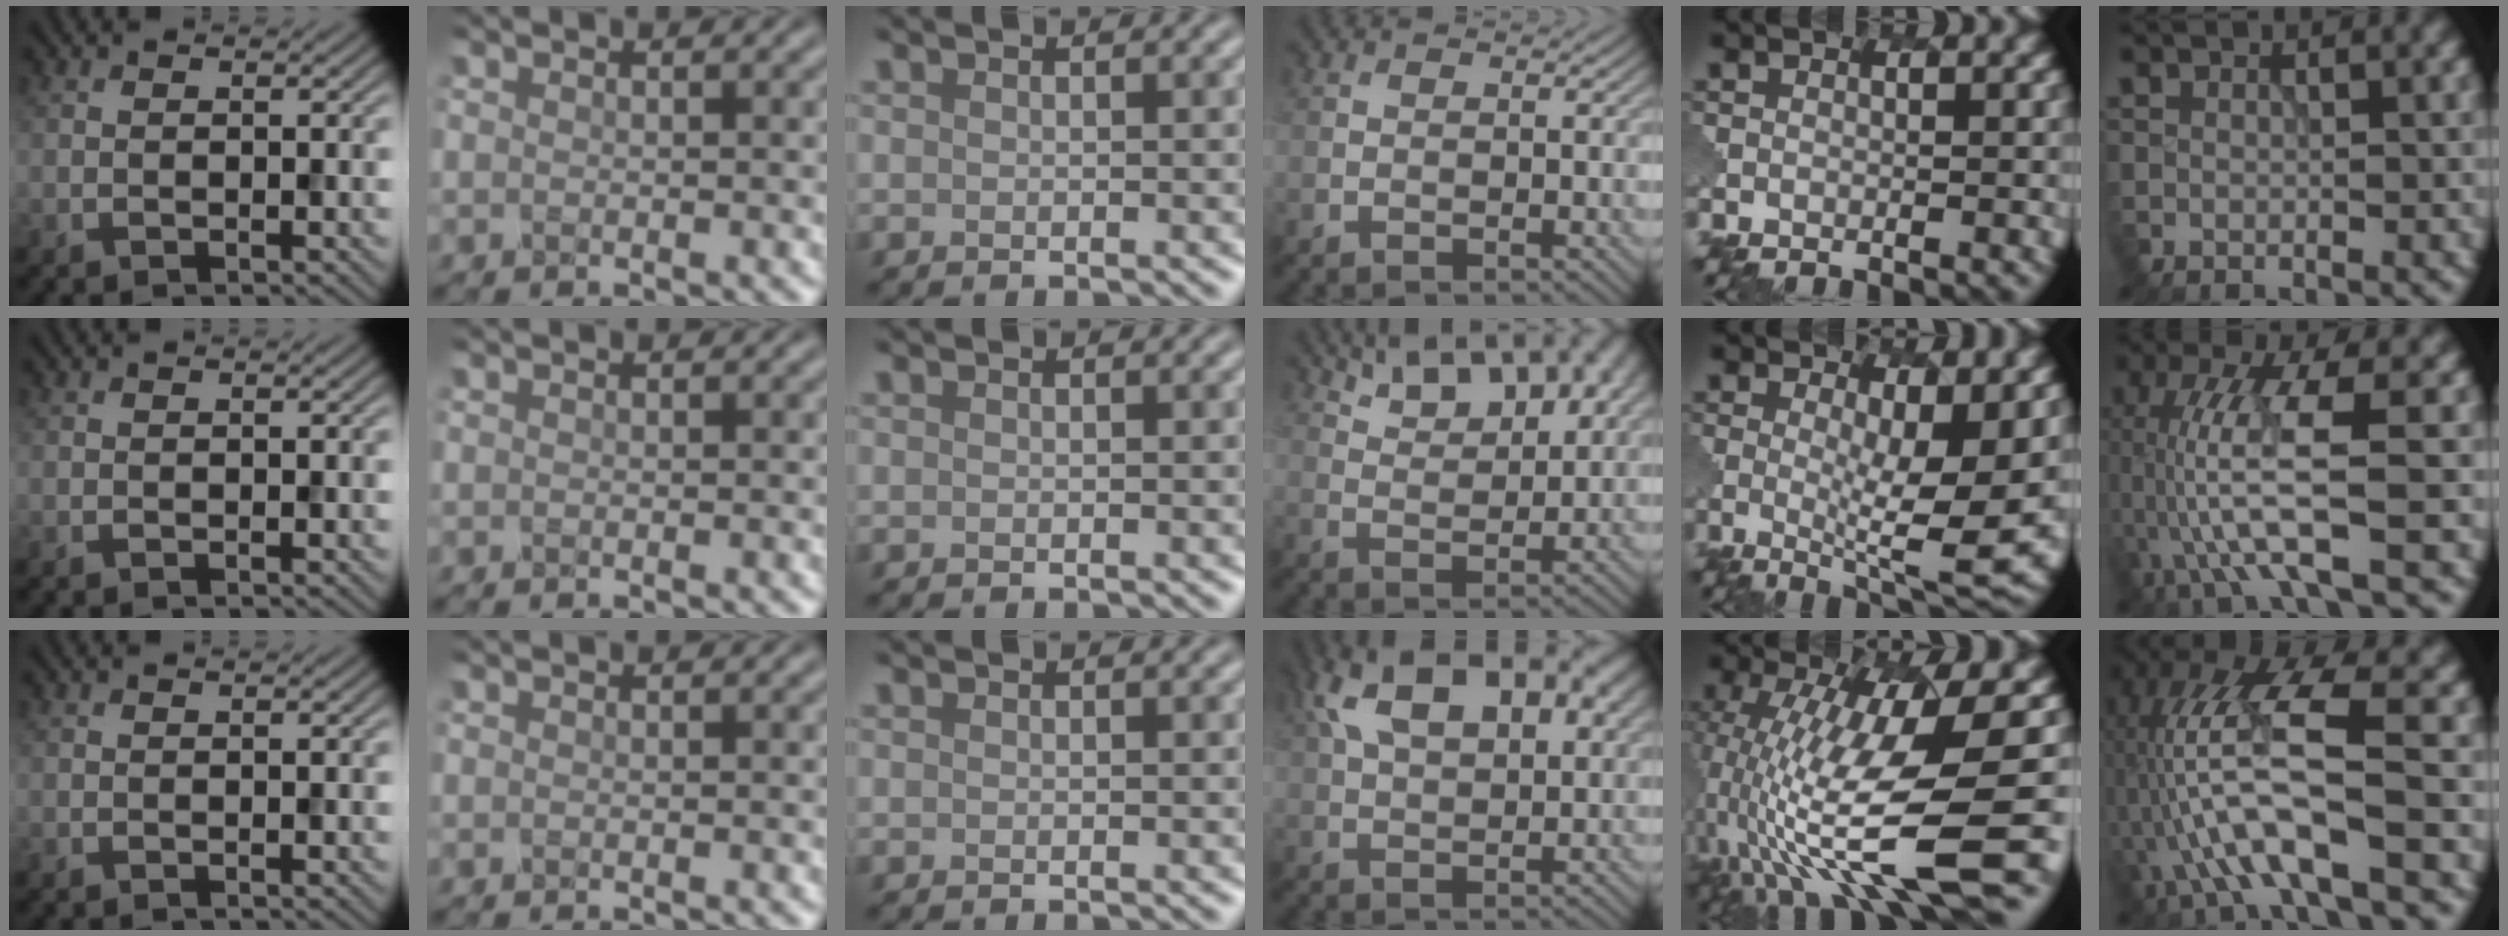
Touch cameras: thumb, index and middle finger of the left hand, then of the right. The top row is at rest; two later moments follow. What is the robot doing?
{"motion": "dispense", "object": "oil cruet"}